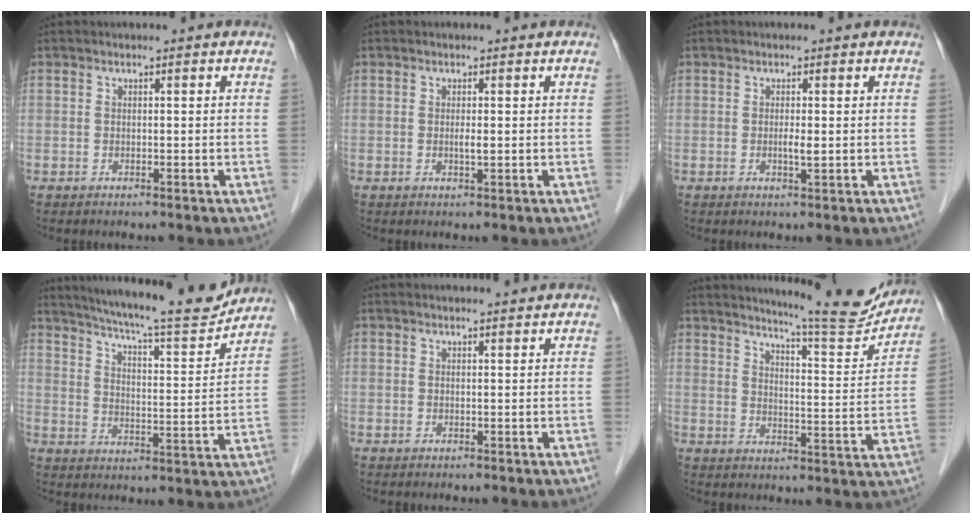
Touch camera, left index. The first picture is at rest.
{"total": 1.0, "force": [0.1, 0.0, 1.0], "torque": [-0.021, -0.002, 0.001]}
{"total": 1.3, "force": [0.0, 0.1, 1.3], "torque": [-0.026, -0.002, 0.001]}
{"total": 17.8, "force": [16.3, 1.0, 7.2], "torque": [-0.122, -0.021, 0.230]}
{"total": 2.8, "force": [2.7, -0.1, 0.6], "torque": [-0.011, 0.009, 0.033]}
{"total": 15.6, "force": [14.9, 0.3, 4.7], "torque": [-0.074, -0.053, 0.190]}